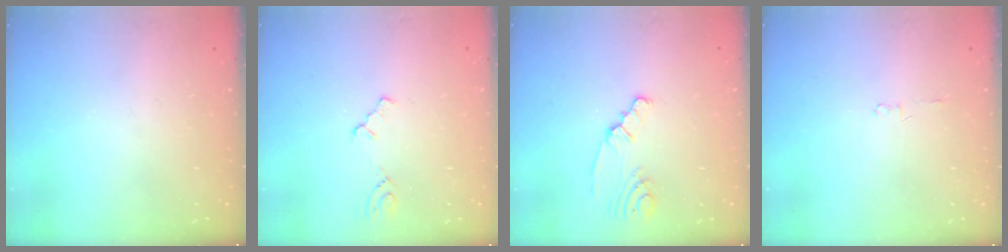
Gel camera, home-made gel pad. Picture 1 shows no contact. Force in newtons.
{"total": 1.8, "press": 1.7, "slide": 0.4}
{"total": 2.3, "press": 2.3, "slide": 0.2}
{"total": 1.2, "press": 1.2, "slide": 0.3}